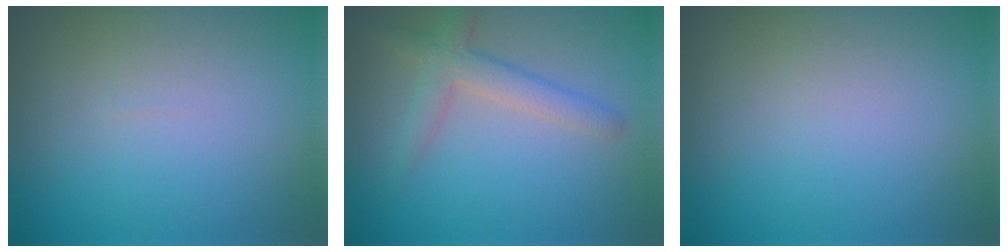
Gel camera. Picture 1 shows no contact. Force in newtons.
{"total": 3.0, "press": 3.0, "slide": 0.1}
{"total": 0.0}